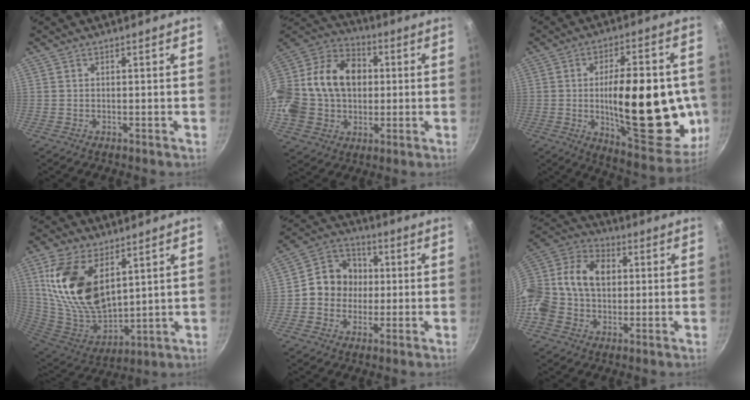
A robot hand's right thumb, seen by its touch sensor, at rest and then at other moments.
{"total": 23.3, "force": [1.3, 18.2, 14.5], "torque": [-0.264, 0.047, 0.017]}
{"total": 27.0, "force": [-2.0, 11.1, 24.6], "torque": [-0.325, -0.008, -0.018]}
{"total": 19.9, "force": [7.6, 11.3, 14.6], "torque": [-0.273, -0.052, 0.159]}
{"total": 10.7, "force": [-0.1, 9.6, 4.7], "torque": [-0.038, 0.021, -0.022]}
{"total": 18.9, "force": [0.7, 14.7, 11.9], "torque": [-0.229, 0.050, -0.006]}